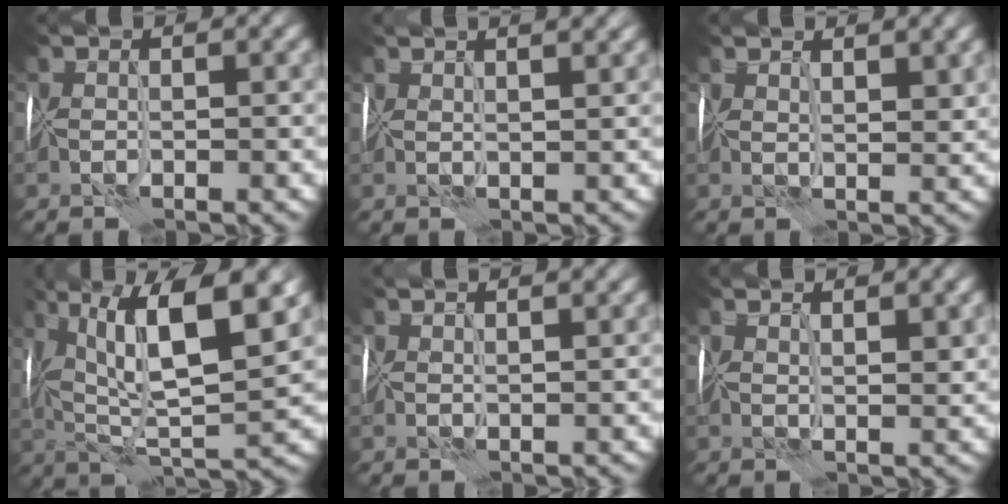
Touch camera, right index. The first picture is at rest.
{"total": 4.8, "force": [3.5, 1.7, 2.8], "torque": [-0.029, 0.035, 0.038]}
{"total": 3.4, "force": [2.5, 1.0, 2.2], "torque": [-0.025, 0.007, 0.046]}
{"total": 10.8, "force": [5.3, 2.8, 9.0], "torque": [-0.152, 0.018, 0.097]}
{"total": 3.3, "force": [2.6, 0.9, 1.7], "torque": [-0.011, 0.012, 0.035]}
{"total": 3.1, "force": [2.4, 0.7, 1.9], "torque": [-0.021, 0.007, 0.045]}